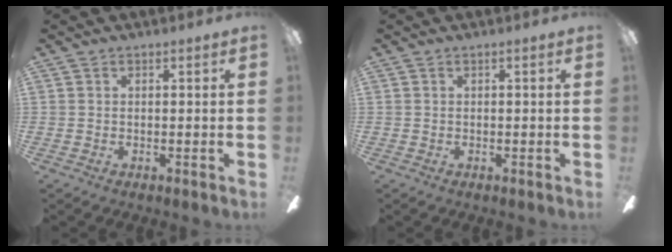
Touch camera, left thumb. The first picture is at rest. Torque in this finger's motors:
{"motor_torque": [-0.03, -0.01, 0.02, 0.00, 0.00]}